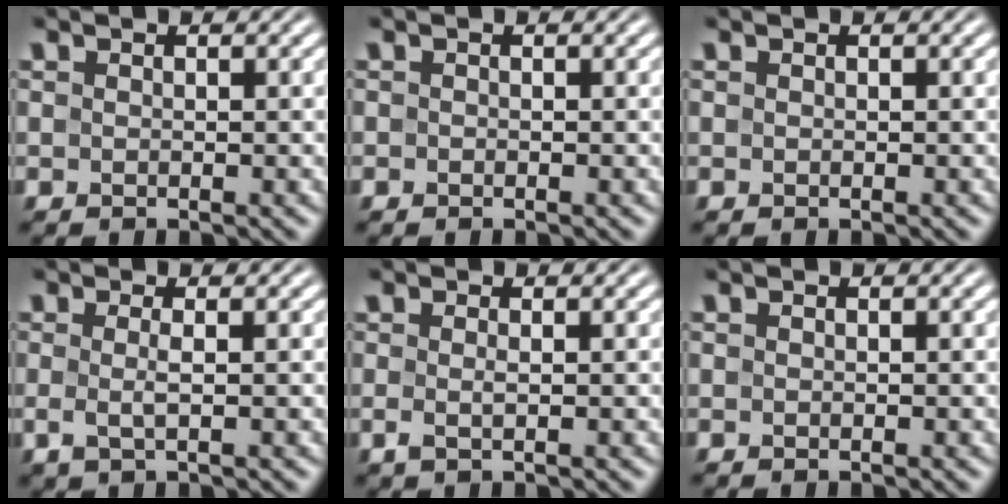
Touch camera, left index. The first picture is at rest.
{"total": 0.0}
{"total": 0.0}
{"total": 1.6, "force": [-0.1, 0.3, 1.5], "torque": [-0.033, -0.002, -0.002]}
{"total": 1.0, "force": [-0.1, 0.2, 1.0], "torque": [-0.024, -0.001, -0.001]}
{"total": 0.0}